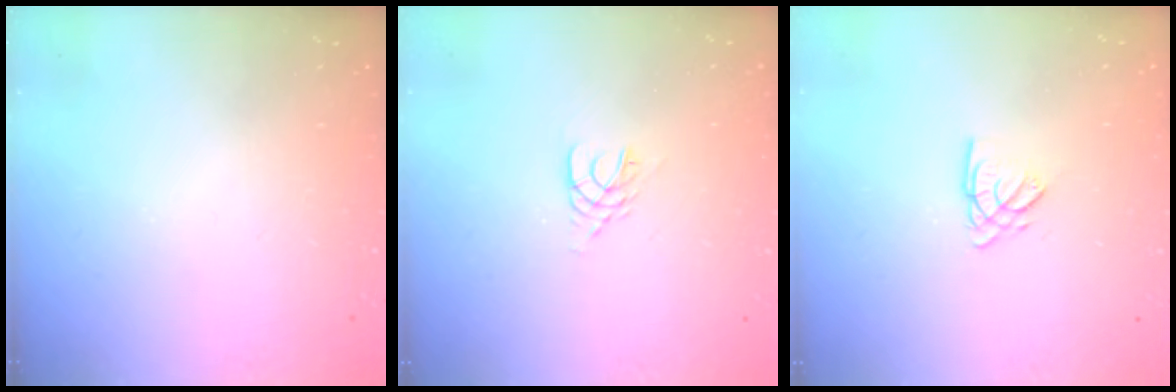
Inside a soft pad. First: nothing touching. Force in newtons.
{"total": 3.5, "press": 3.5, "slide": 0.5}
{"total": 2.7, "press": 2.7, "slide": 0.3}